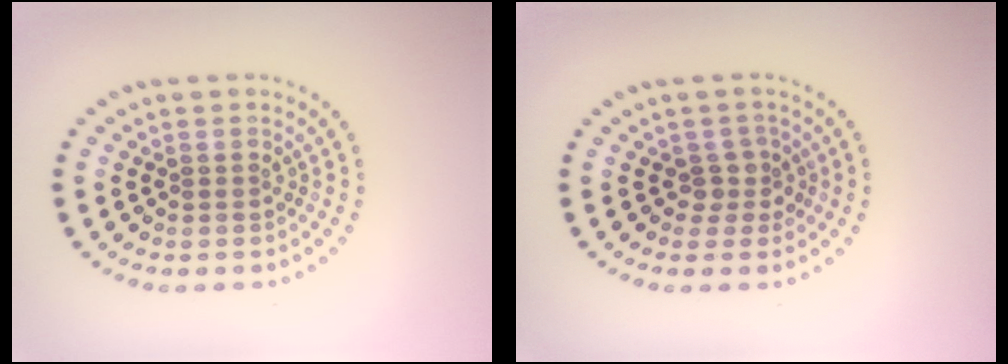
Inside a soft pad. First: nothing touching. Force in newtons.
{"total": 1.9, "press": 1.5, "slide": 1.1}